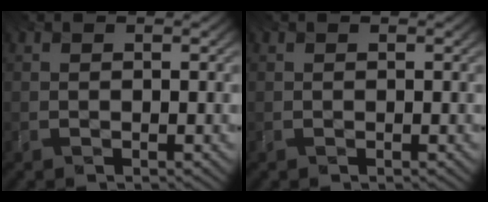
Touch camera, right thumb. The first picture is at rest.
{"total": 0.0}